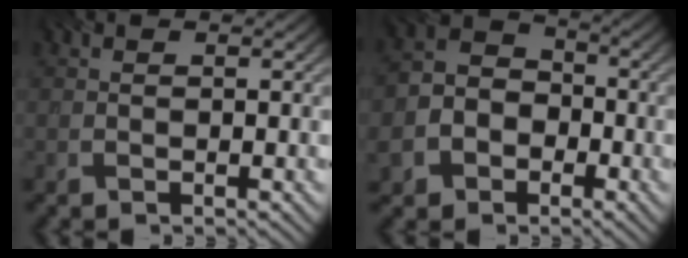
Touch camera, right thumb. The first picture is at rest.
{"total": 8.9, "force": [-3.7, 7.2, 3.8], "torque": [-0.088, -0.026, -0.089]}